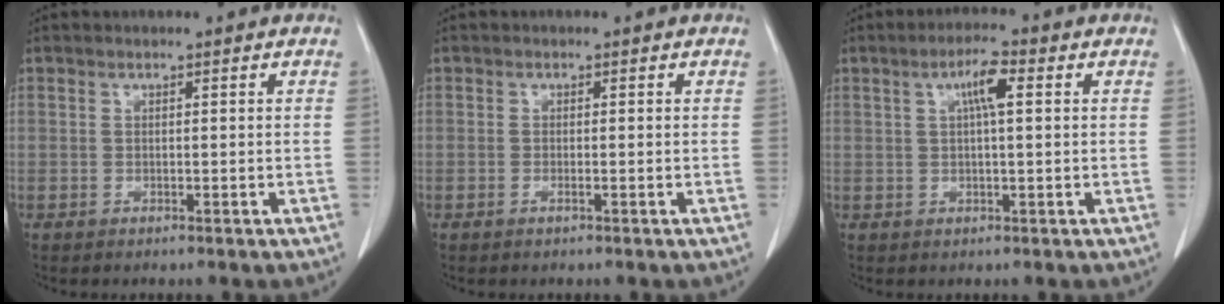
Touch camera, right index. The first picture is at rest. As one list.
[{"total": 0.6, "force": [-0.3, 0.0, 0.5], "torque": [-0.011, -0.001, -0.003]}, {"total": 4.4, "force": [1.3, 0.6, 4.1], "torque": [-0.076, 0.008, 0.023]}]